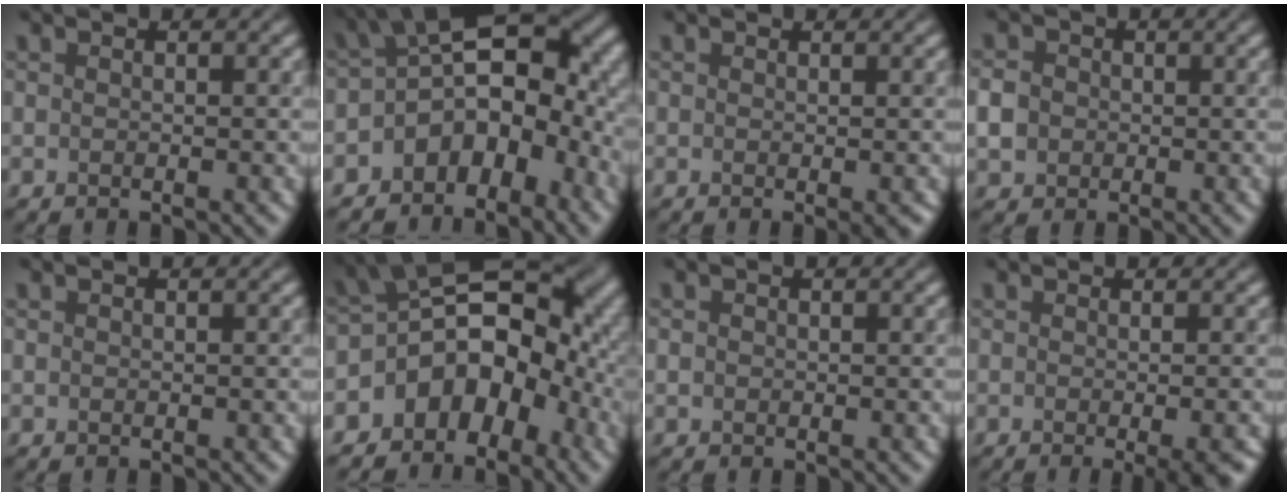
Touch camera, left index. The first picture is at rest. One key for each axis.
{"total": 10.8, "fx": -3.3, "fy": 6.6, "fz": 7.9, "tx": -0.101, "ty": 0.007, "tz": -0.064}
{"total": 1.4, "fx": -0.6, "fy": 0.2, "fz": 1.3, "tx": -0.014, "ty": -0.005, "tz": -0.005}
{"total": 2.8, "fx": -0.4, "fy": 2.6, "fz": 1.1, "tx": -0.017, "ty": 0.002, "tz": -0.012}
{"total": 0.0}
{"total": 10.6, "fx": -3.8, "fy": 6.9, "fz": 7.1, "tx": -0.089, "ty": 0.010, "tz": -0.081}
{"total": 0.7, "fx": -0.1, "fy": 0.6, "fz": 0.2, "tx": -0.001, "ty": -0.003, "tz": -0.003}
{"total": 5.3, "fx": -2.1, "fy": 1.9, "fz": 4.5, "tx": -0.029, "ty": 0.000, "tz": -0.019}